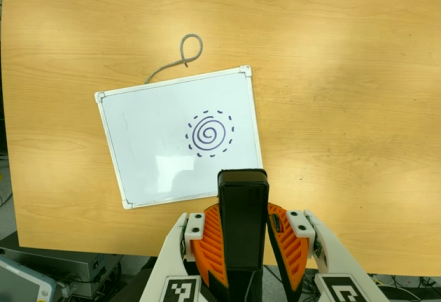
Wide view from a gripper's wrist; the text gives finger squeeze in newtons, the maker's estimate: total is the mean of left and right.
{"total": 7.2, "left": 6.1, "right": 8.3}